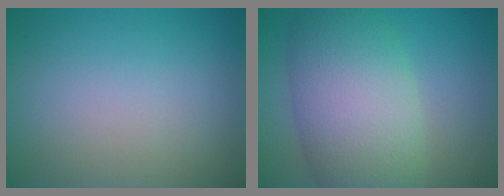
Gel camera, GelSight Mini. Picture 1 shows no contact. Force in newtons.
{"total": 9.8, "press": 9.8, "slide": 0.3}